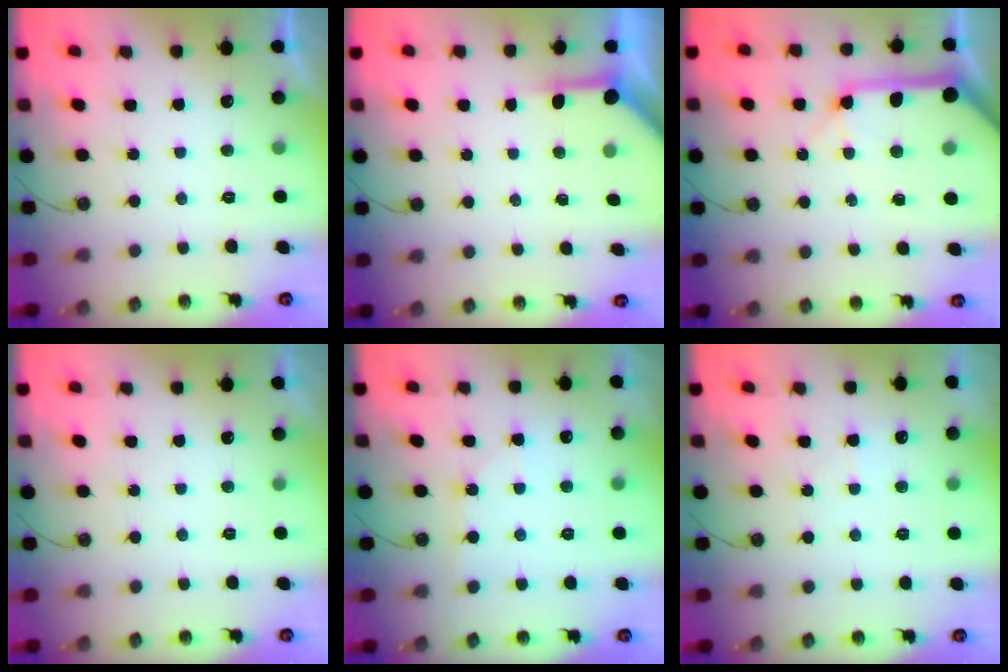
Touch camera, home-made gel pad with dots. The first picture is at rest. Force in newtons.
{"total": 3.8, "press": 3.8, "slide": 0.5}
{"total": 15.3, "press": 15.1, "slide": 2.5}
{"total": 0.0}
{"total": 4.3, "press": 4.3, "slide": 0.6}
{"total": 3.6, "press": 3.6, "slide": 0.4}